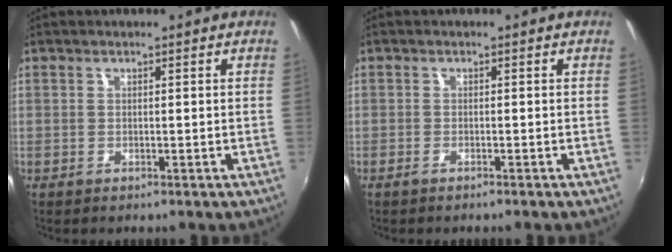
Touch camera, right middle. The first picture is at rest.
{"total": 1.1, "force": [-0.9, 0.1, 0.5], "torque": [-0.014, -0.001, -0.020]}